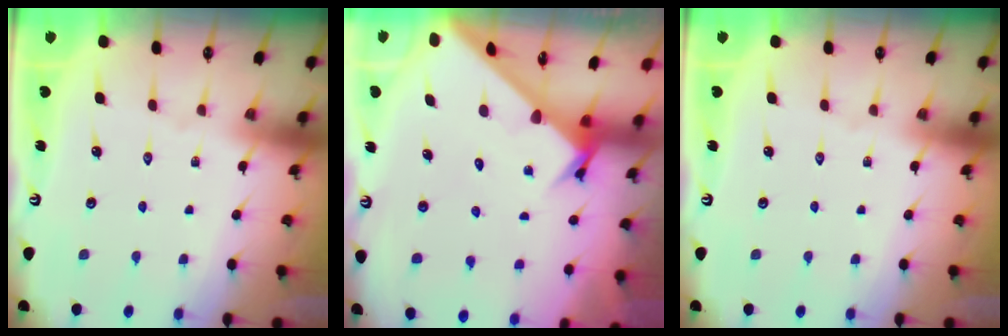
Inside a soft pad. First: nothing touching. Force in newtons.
{"total": 2.7, "press": 2.7, "slide": 0.3}
{"total": 0.0}